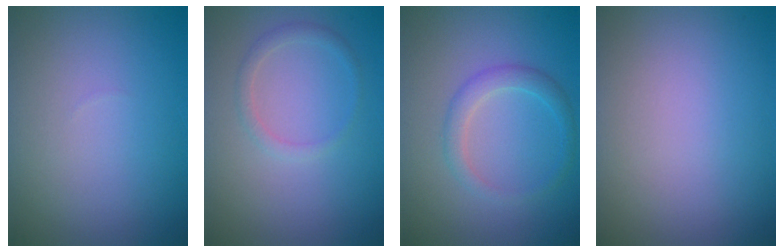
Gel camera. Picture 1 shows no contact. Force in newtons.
{"total": 1.4, "press": 1.4, "slide": 0.1}
{"total": 2.1, "press": 2.1, "slide": 0.1}
{"total": 0.0}